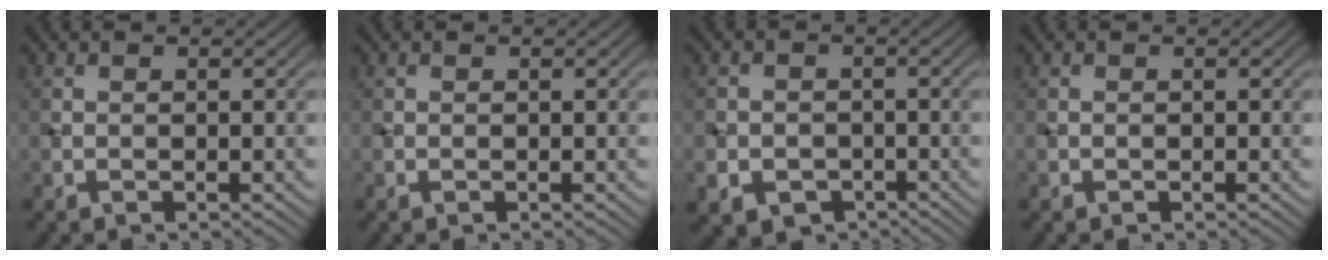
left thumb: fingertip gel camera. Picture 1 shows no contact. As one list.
[{"total": 0.0}, {"total": 4.5, "force": [-2.0, 3.9, 1.3], "torque": [-0.028, -0.014, -0.040]}, {"total": 0.0}]